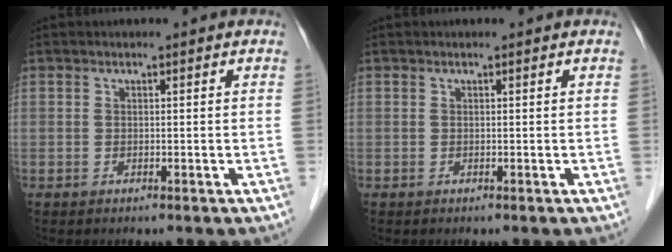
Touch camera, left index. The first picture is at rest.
{"total": 0.0}